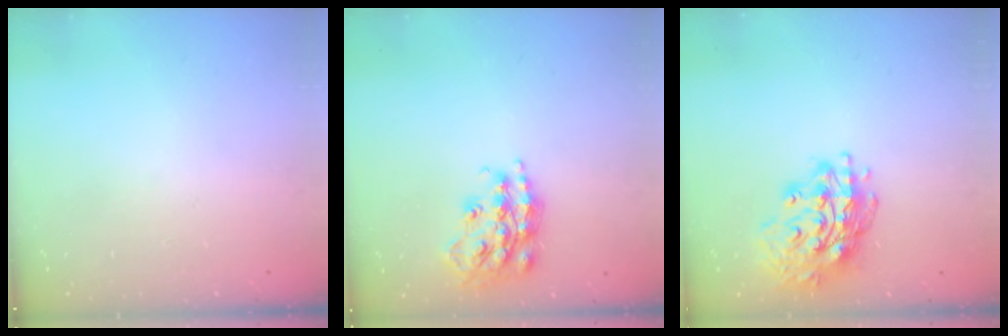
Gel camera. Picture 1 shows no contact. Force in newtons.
{"total": 17.5, "press": 17.5, "slide": 1.0}
{"total": 17.4, "press": 17.3, "slide": 1.8}